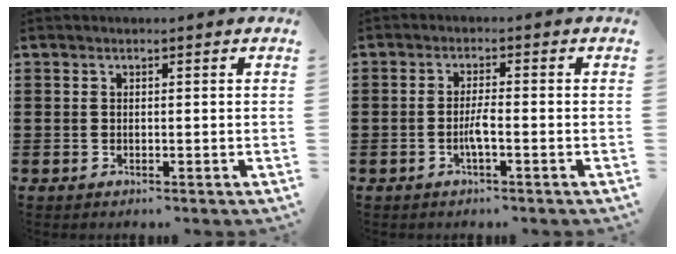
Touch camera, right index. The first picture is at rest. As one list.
[{"total": 2.7, "force": [-1.1, 0.2, 2.4], "torque": [-0.059, -0.005, -0.025]}]